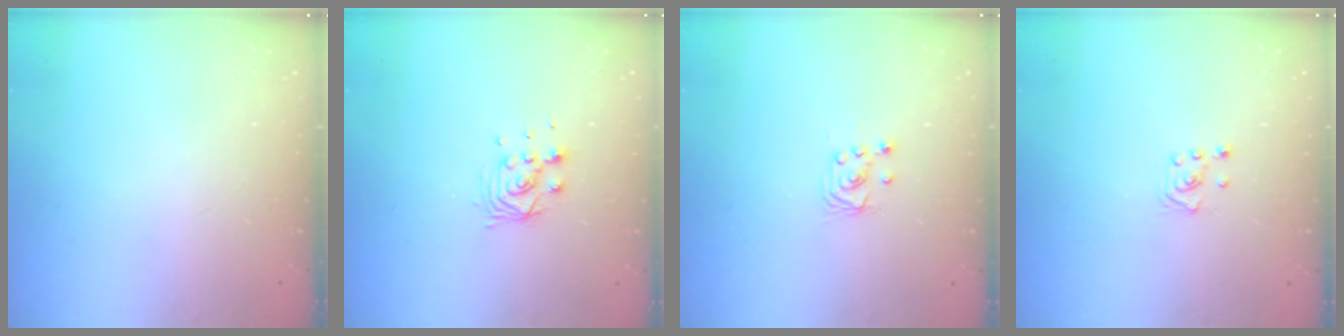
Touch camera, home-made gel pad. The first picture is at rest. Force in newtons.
{"total": 7.0, "press": 7.0, "slide": 0.4}
{"total": 2.4, "press": 2.4, "slide": 0.2}
{"total": 3.1, "press": 3.1, "slide": 0.3}